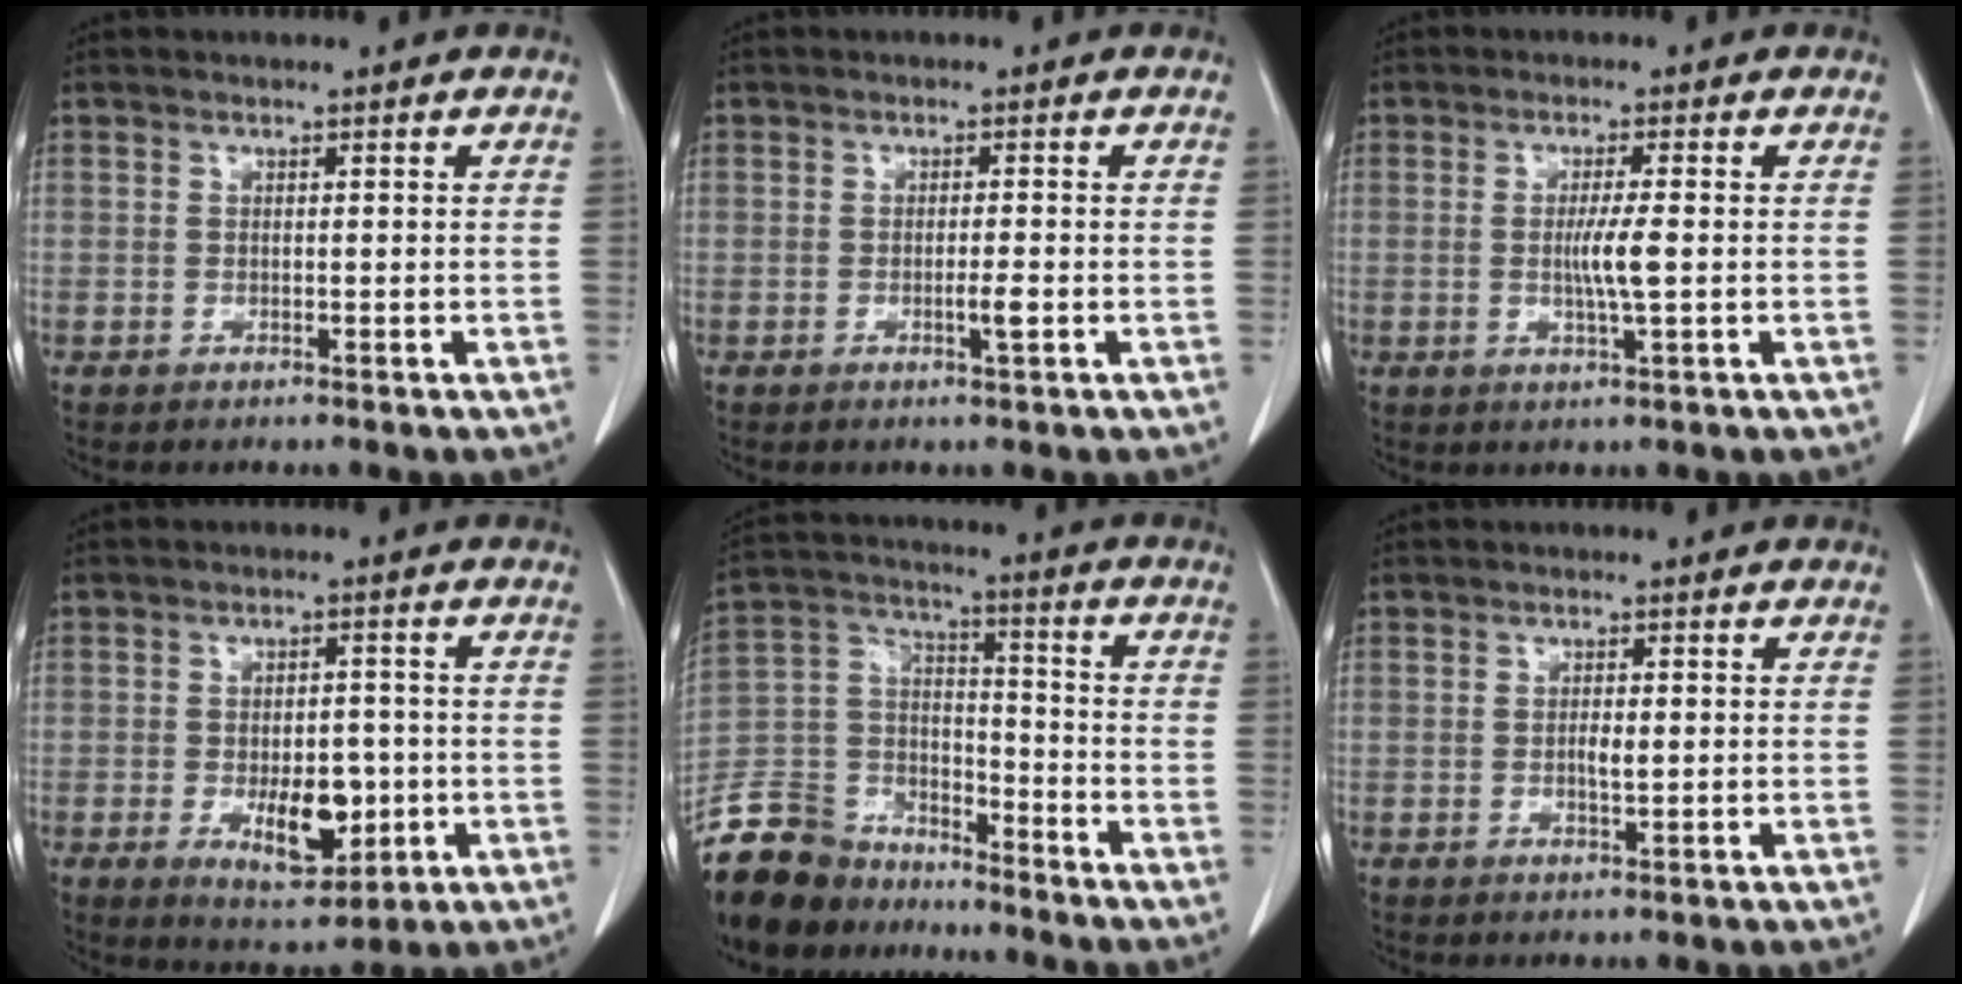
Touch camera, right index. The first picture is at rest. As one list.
[{"total": 1.9, "force": [-0.6, -0.1, 1.8], "torque": [-0.033, -0.003, -0.011]}, {"total": 4.1, "force": [-0.3, -0.2, 4.1], "torque": [-0.078, -0.007, -0.005]}, {"total": 8.1, "force": [-2.0, 3.9, 6.9], "torque": [-0.104, -0.004, -0.019]}, {"total": 14.0, "force": [-12.2, 6.2, 2.8], "torque": [-0.069, 0.032, -0.230]}, {"total": 1.8, "force": [-0.1, 0.5, 1.7], "torque": [-0.035, 0.000, -0.001]}]